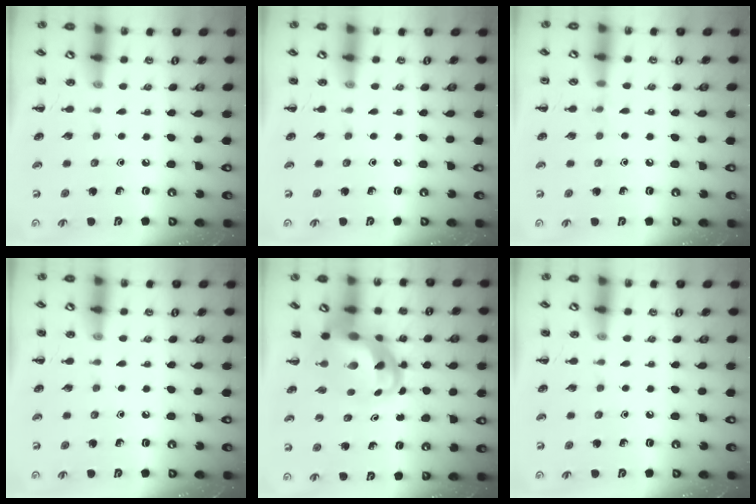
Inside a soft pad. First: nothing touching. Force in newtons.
{"total": 0.0}
{"total": 3.9, "press": 3.6, "slide": 1.3}
{"total": 0.0}
{"total": 6.4, "press": 6.2, "slide": 1.4}
{"total": 0.0}